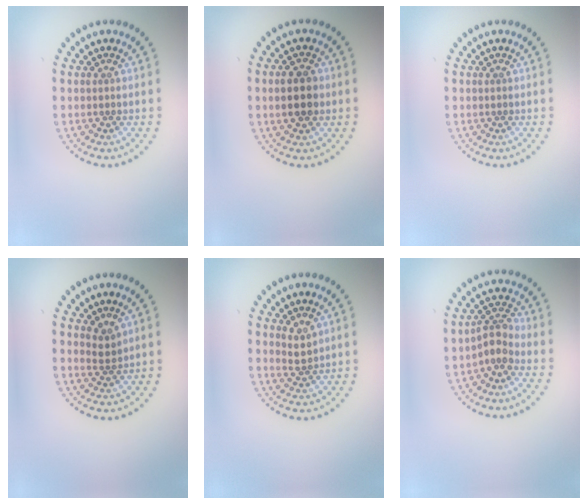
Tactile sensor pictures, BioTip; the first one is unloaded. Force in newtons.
{"total": 3.7, "press": 3.7, "slide": 0.2}
{"total": 0.0}
{"total": 1.4, "press": 1.0, "slide": 0.9}
{"total": 1.8, "press": 1.4, "slide": 1.1}
{"total": 2.3, "press": 1.6, "slide": 1.7}